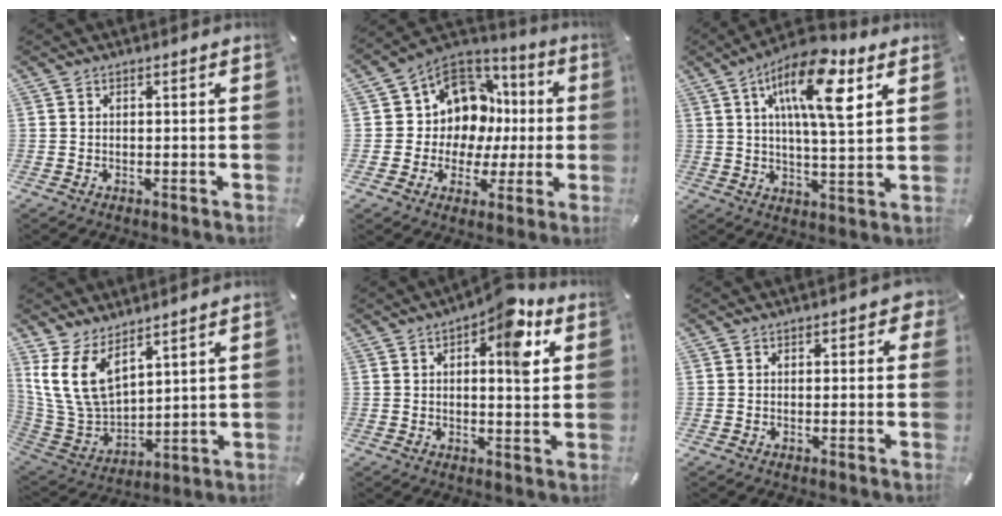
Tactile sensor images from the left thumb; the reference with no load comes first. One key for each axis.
{"total": 11.7, "fx": 3.3, "fy": 10.6, "fz": 3.7, "tx": -0.076, "ty": -0.032, "tz": 0.076}
{"total": 16.0, "fx": 7.6, "fy": 5.2, "fz": 13.1, "tx": -0.221, "ty": -0.018, "tz": 0.123}
{"total": 12.9, "fx": 7.2, "fy": 7.5, "fz": 7.6, "tx": -0.191, "ty": -0.037, "tz": 0.142}
{"total": 11.0, "fx": 5.0, "fy": 4.6, "fz": 8.6, "tx": -0.092, "ty": -0.030, "tz": 0.075}
{"total": 1.6, "fx": 0.1, "fy": 1.3, "fz": 0.9, "tx": -0.001, "ty": 0.003, "tz": -0.004}